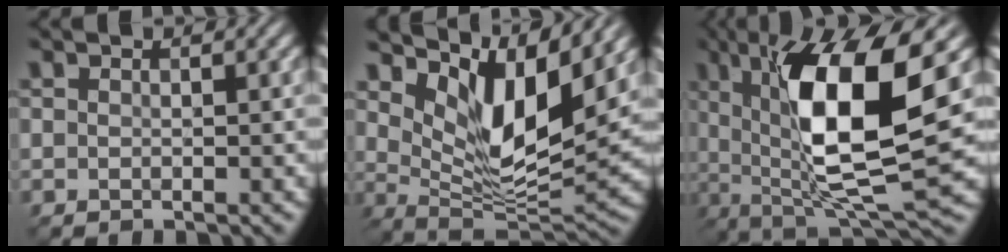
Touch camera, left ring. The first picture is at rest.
{"total": 8.9, "force": [4.5, 3.2, 7.0], "torque": [-0.124, -0.014, 0.083]}
{"total": 12.2, "force": [2.5, 2.9, 11.5], "torque": [-0.197, -0.002, 0.050]}